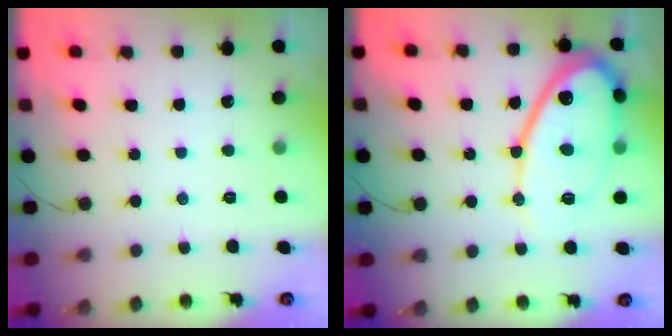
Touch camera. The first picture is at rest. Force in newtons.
{"total": 15.1, "press": 15.0, "slide": 1.4}